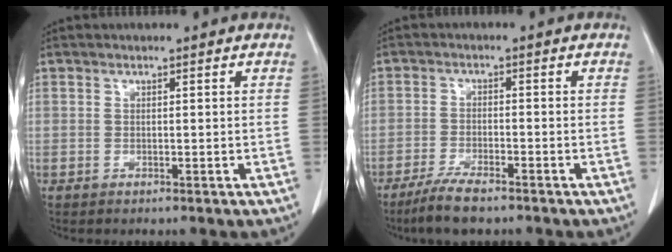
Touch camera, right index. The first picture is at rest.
{"total": 6.2, "force": [-4.8, 1.0, 3.8], "torque": [-0.073, -0.014, -0.084]}